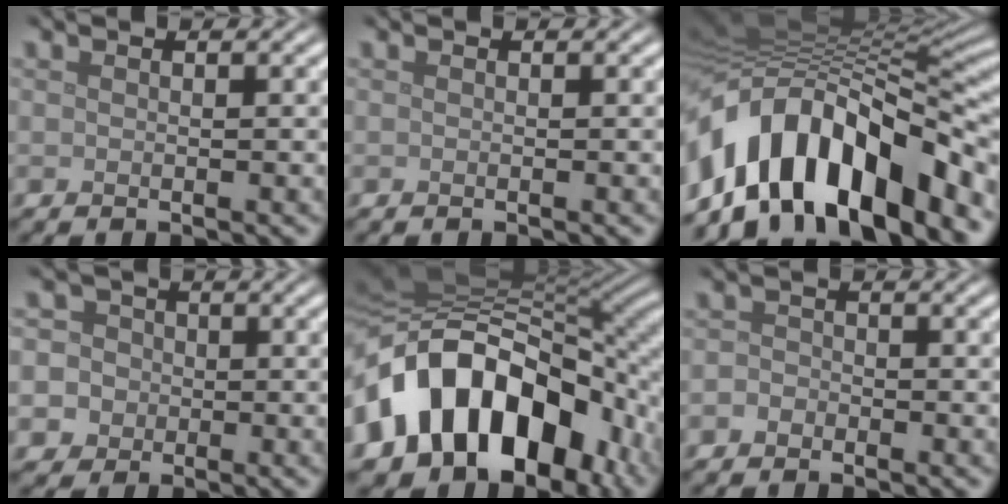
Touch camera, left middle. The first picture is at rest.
{"total": 0.0}
{"total": 15.0, "force": [-7.0, 7.6, 10.8], "torque": [-0.184, 0.012, -0.123]}
{"total": 7.2, "force": [-0.7, 6.9, 1.8], "torque": [-0.030, 0.024, -0.048]}
{"total": 15.9, "force": [-4.9, 10.9, 10.5], "torque": [-0.163, 0.003, -0.090]}
{"total": 1.2, "force": [-0.7, 0.9, 0.3], "torque": [0.003, 0.004, -0.021]}